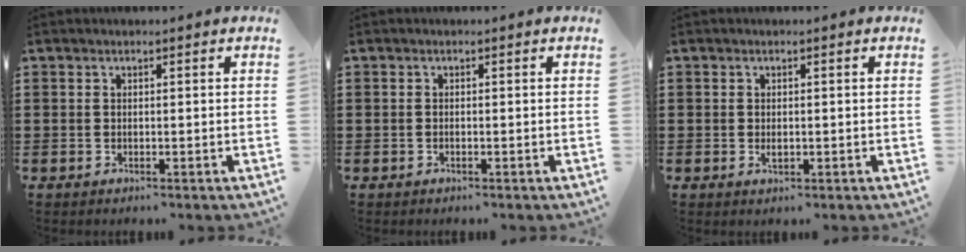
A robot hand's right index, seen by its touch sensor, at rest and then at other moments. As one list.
[{"total": 0.0}, {"total": 1.0, "force": [-0.2, 0.4, 0.9], "torque": [-0.018, -0.002, -0.004]}]